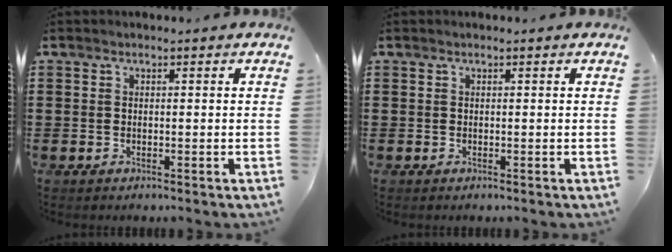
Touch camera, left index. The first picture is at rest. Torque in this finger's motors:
{"motor_torque": [-0.01, 0.01, 0.00, 0.00]}